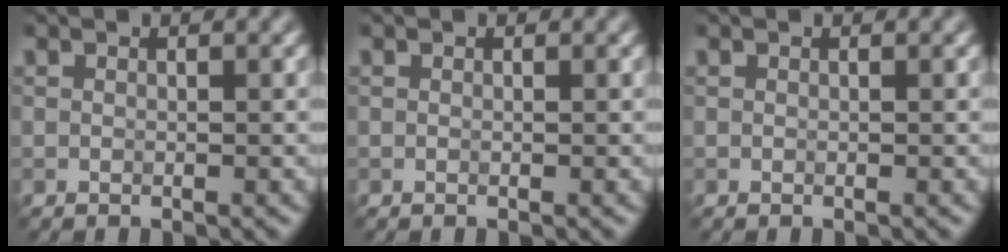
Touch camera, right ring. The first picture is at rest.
{"total": 0.0}
{"total": 0.0}